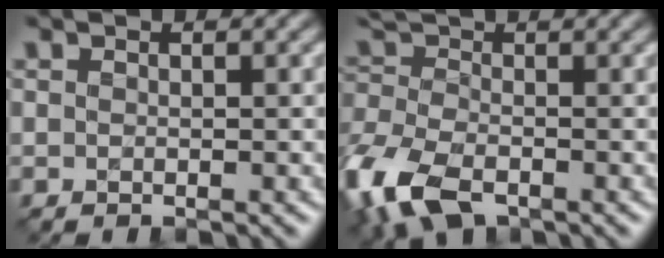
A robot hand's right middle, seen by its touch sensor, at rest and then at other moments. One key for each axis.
{"total": 8.8, "fx": -4.4, "fy": 4.6, "fz": 6.1, "tx": -0.153, "ty": -0.023, "tz": -0.094}